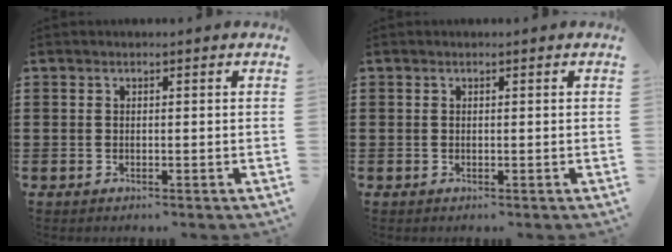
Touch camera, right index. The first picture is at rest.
{"total": 0.0}